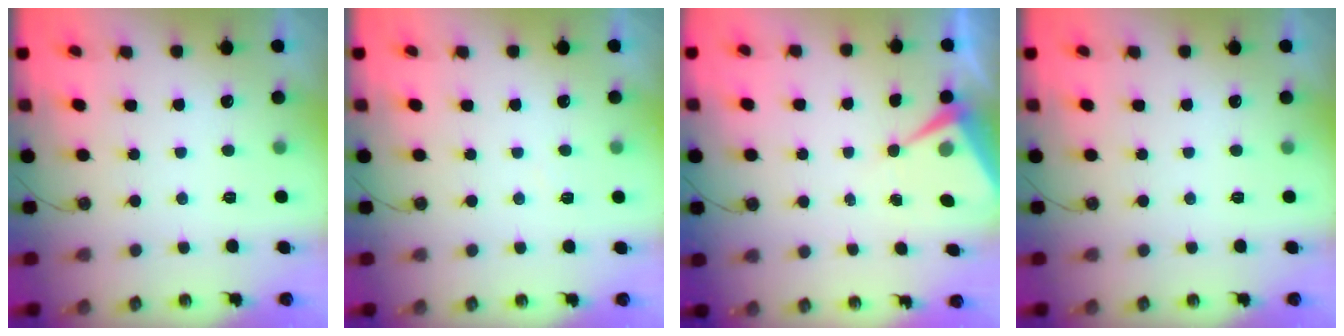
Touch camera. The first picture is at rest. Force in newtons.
{"total": 3.9, "press": 3.8, "slide": 0.6}
{"total": 7.0, "press": 7.0, "slide": 0.4}
{"total": 0.0}